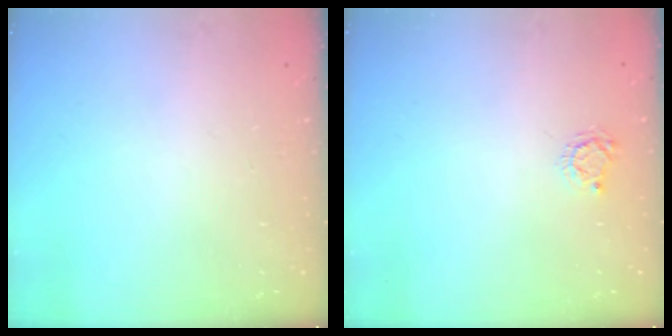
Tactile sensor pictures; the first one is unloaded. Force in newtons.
{"total": 3.4, "press": 3.4, "slide": 0.4}